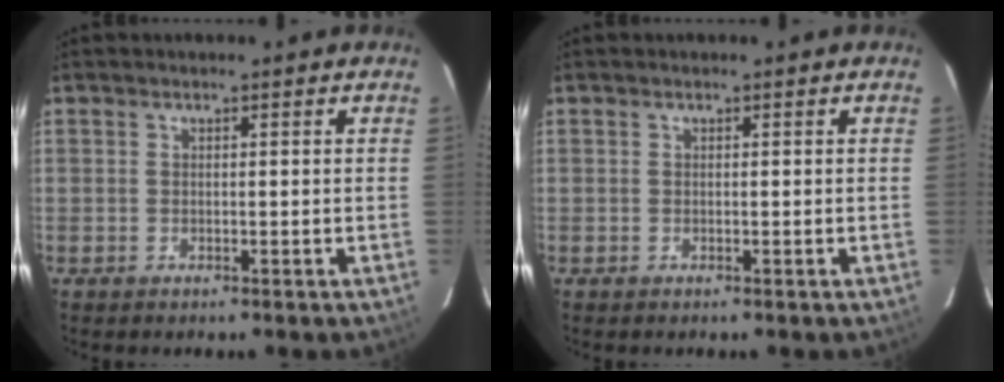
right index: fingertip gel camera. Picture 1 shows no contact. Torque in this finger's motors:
{"motor_torque": [1.68, 0.46, 0.01, 0.00]}